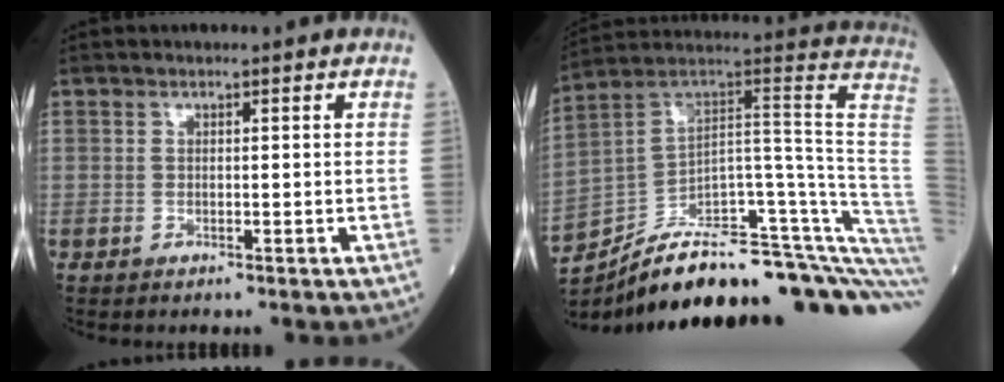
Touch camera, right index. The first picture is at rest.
{"total": 32.2, "force": [-24.3, 5.4, 20.5], "torque": [-0.191, 0.021, -0.337]}